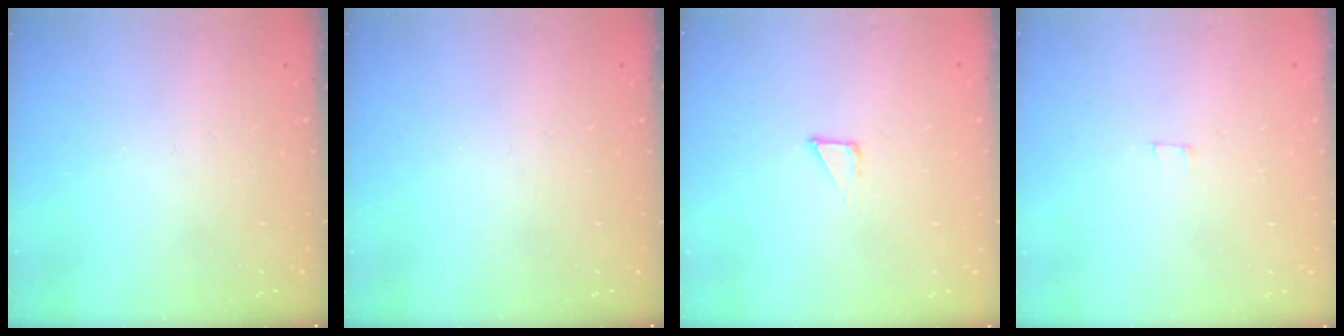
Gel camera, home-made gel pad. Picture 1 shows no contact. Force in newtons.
{"total": 0.0}
{"total": 2.1, "press": 2.1, "slide": 0.1}
{"total": 1.8, "press": 1.8, "slide": 0.1}